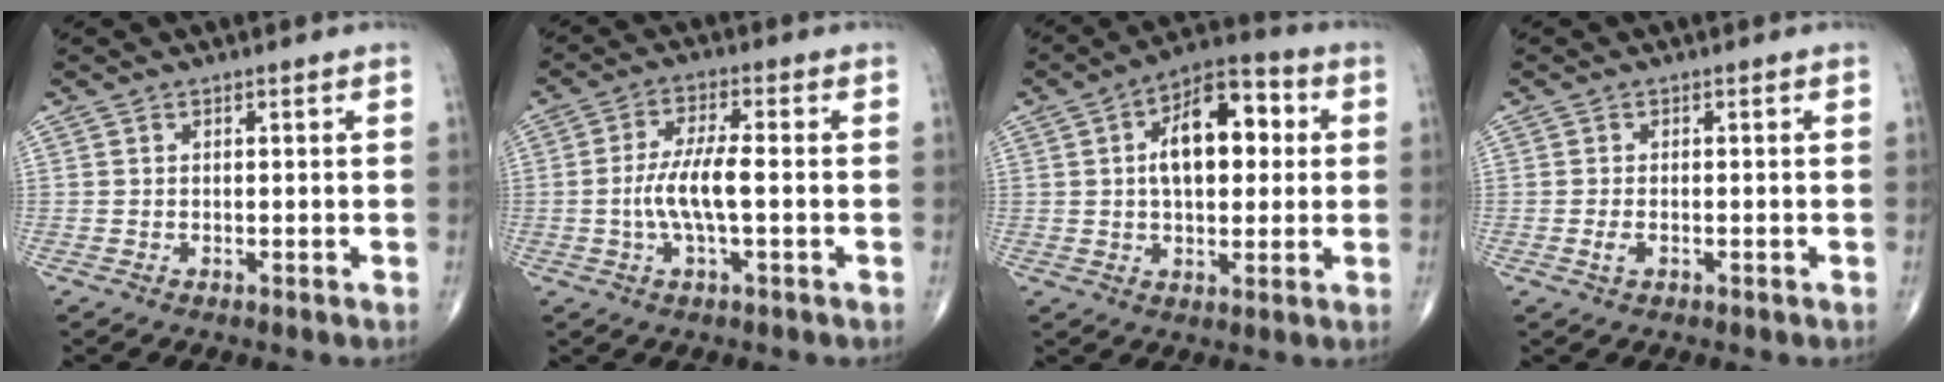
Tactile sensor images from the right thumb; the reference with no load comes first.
{"total": 7.7, "force": [-1.0, 2.0, 7.4], "torque": [-0.163, 0.012, -0.024]}
{"total": 14.2, "force": [2.5, 7.7, 11.6], "torque": [-0.154, 0.019, 0.032]}
{"total": 1.5, "force": [-0.5, 0.8, 1.2], "torque": [-0.024, 0.002, -0.009]}